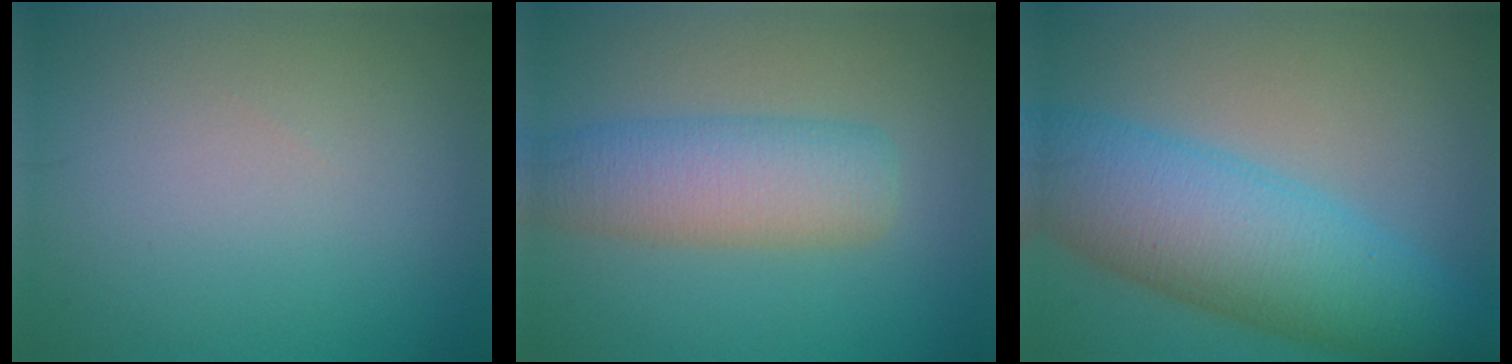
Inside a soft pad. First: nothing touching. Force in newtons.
{"total": 5.6, "press": 5.6, "slide": 0.2}
{"total": 9.4, "press": 9.4, "slide": 0.3}